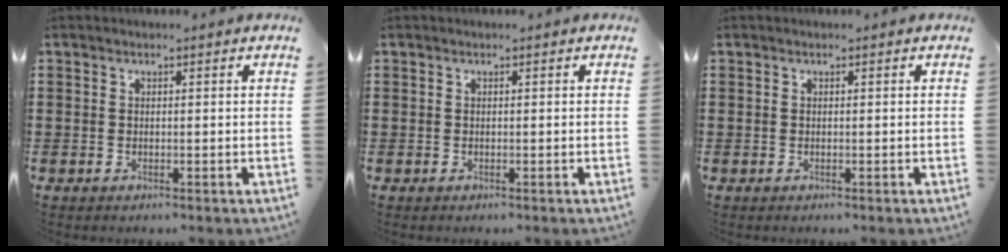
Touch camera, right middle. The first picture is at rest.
{"total": 0.0}
{"total": 0.0}